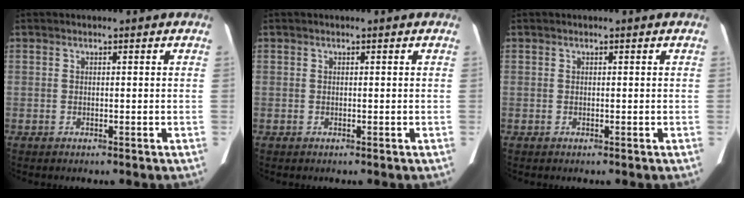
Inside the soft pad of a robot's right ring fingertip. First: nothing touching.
{"total": 0.0}
{"total": 0.0}